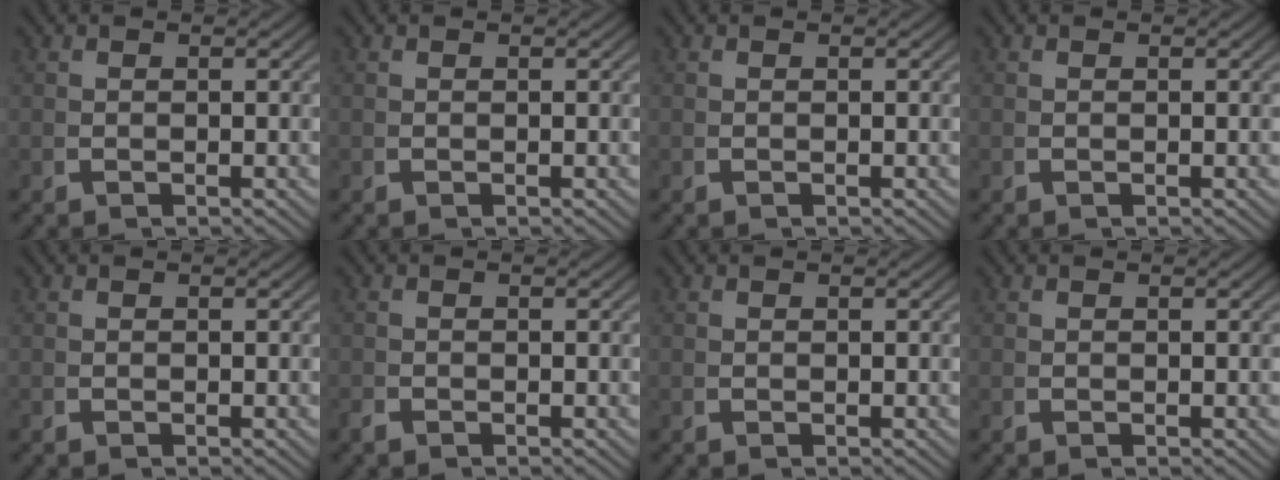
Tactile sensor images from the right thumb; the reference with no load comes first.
{"total": 0.0}
{"total": 0.0}
{"total": 0.0}
{"total": 0.0}
{"total": 0.6, "force": [-0.6, 0.0, -0.1], "torque": [0.005, -0.003, -0.013]}
{"total": 0.0}
{"total": 0.0}